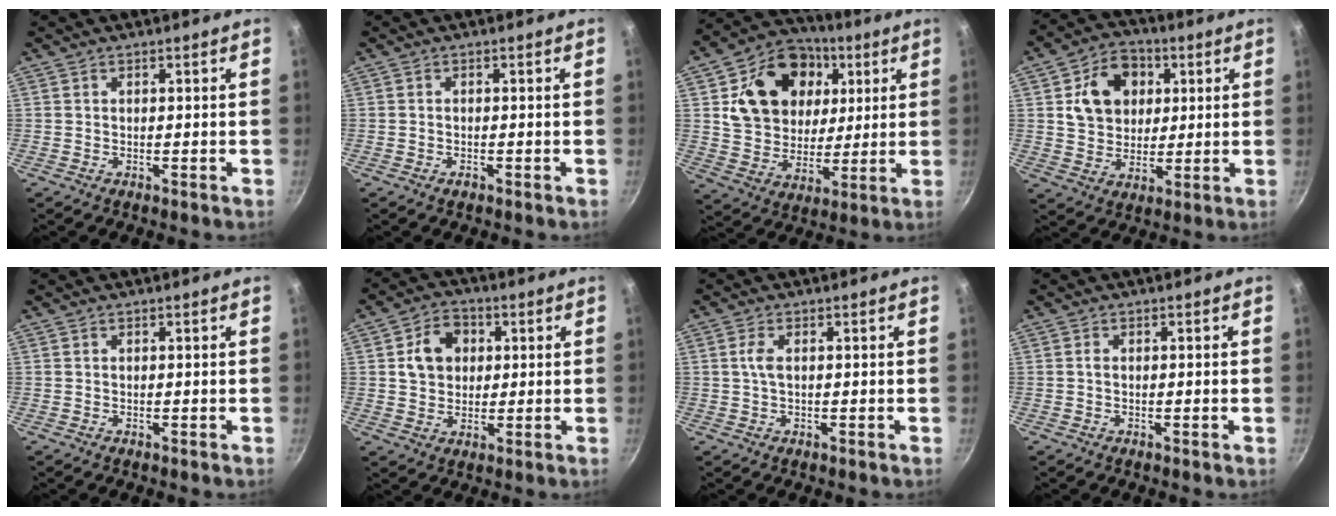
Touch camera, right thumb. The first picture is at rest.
{"total": 0.9, "force": [-0.6, 0.5, 0.5], "torque": [-0.010, 0.002, -0.011]}
{"total": 19.5, "force": [5.7, 15.2, 10.8], "torque": [-0.167, -0.001, 0.099]}
{"total": 12.3, "force": [3.2, 9.8, 6.7], "torque": [-0.078, 0.001, 0.052]}
{"total": 0.0}
{"total": 8.3, "force": [1.8, 6.8, 4.4], "torque": [-0.046, 0.008, 0.025]}
{"total": 2.4, "force": [0.3, 1.1, 2.1], "torque": [-0.049, 0.004, 0.005]}
{"total": 0.8, "force": [-0.2, 0.2, 0.8], "torque": [-0.023, 0.005, -0.008]}